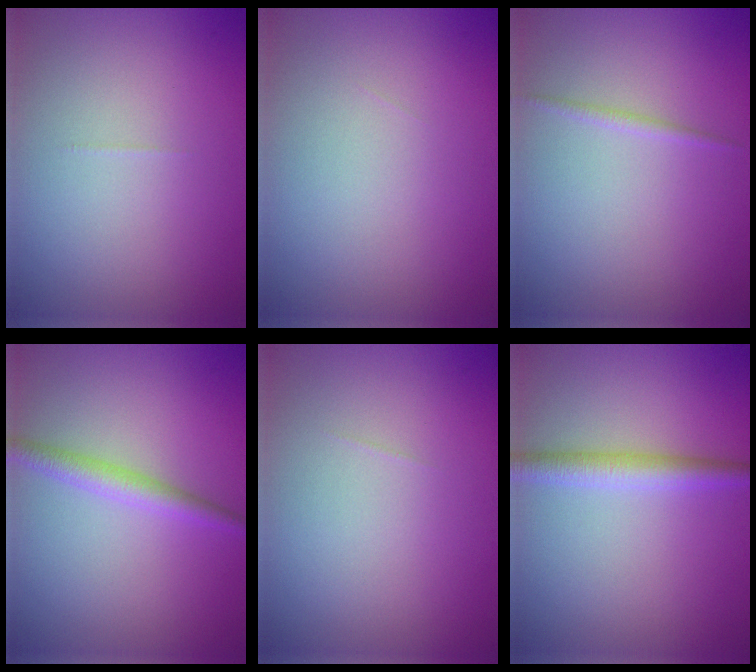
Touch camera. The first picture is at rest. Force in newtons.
{"total": 0.0}
{"total": 0.7, "press": 0.7, "slide": 0.0}
{"total": 2.2, "press": 2.2, "slide": 0.0}
{"total": 0.0}
{"total": 2.7, "press": 2.7, "slide": 0.1}